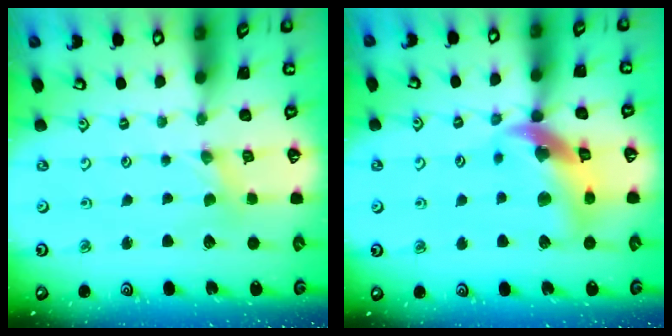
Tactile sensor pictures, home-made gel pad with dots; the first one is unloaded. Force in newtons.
{"total": 14.5, "press": 14.4, "slide": 1.8}